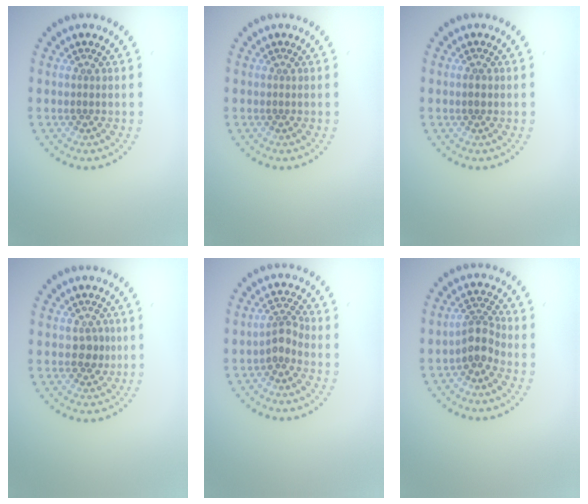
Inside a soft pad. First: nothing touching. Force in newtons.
{"total": 0.0}
{"total": 1.1, "press": 1.0, "slide": 0.2}
{"total": 1.8, "press": 1.7, "slide": 0.7}
{"total": 2.0, "press": 1.6, "slide": 1.2}
{"total": 2.6, "press": 2.0, "slide": 1.7}